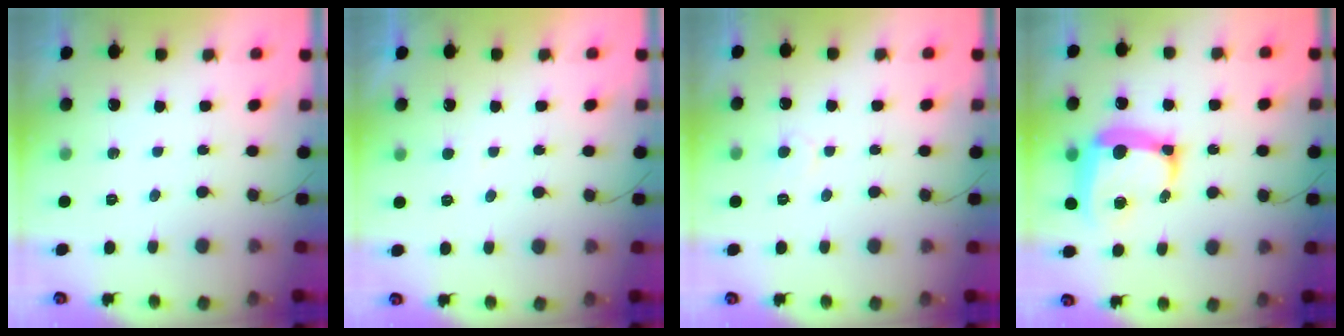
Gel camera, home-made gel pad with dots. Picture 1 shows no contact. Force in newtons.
{"total": 3.0, "press": 3.0, "slide": 0.2}
{"total": 4.6, "press": 4.6, "slide": 0.6}
{"total": 15.5, "press": 15.3, "slide": 1.9}